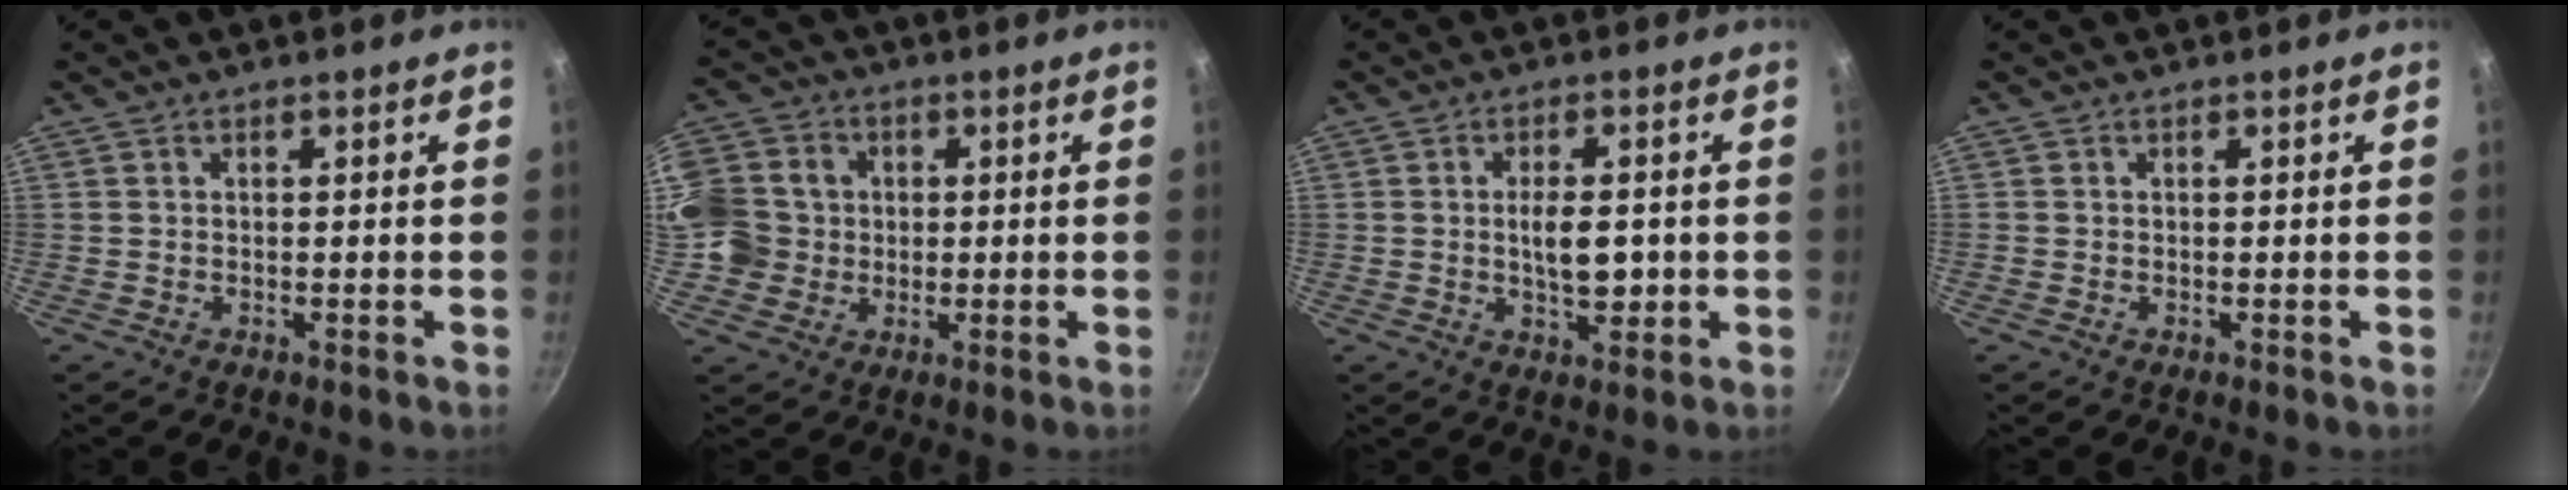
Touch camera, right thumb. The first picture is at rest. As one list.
[{"total": 13.1, "force": [0.6, 12.0, 5.3], "torque": [-0.102, 0.016, 0.000]}, {"total": 6.9, "force": [-0.3, 3.3, 6.0], "torque": [-0.079, -0.001, -0.004]}, {"total": 0.0}]